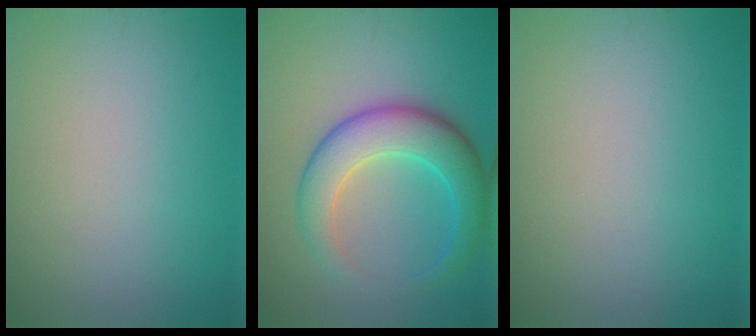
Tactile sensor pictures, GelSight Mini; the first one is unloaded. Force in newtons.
{"total": 6.6, "press": 6.6, "slide": 0.1}
{"total": 0.0}